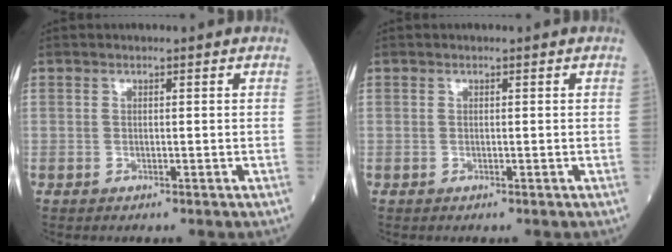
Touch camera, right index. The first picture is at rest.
{"total": 0.0}